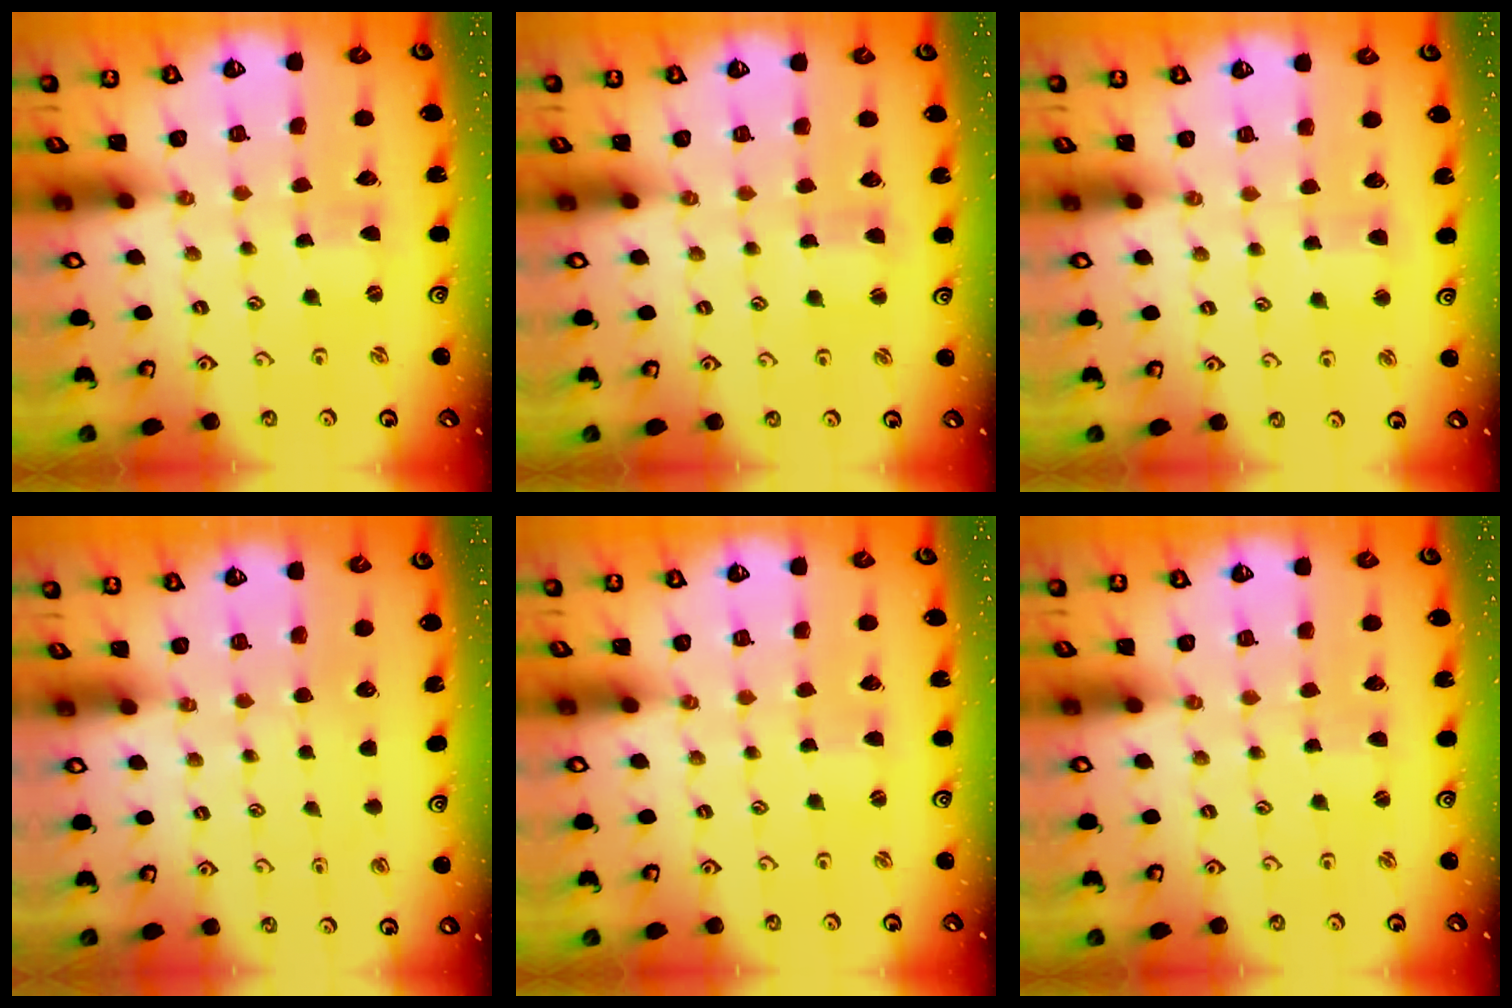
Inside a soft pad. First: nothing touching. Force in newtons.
{"total": 1.4, "press": 1.4, "slide": 0.2}
{"total": 2.8, "press": 2.8, "slide": 0.2}
{"total": 0.0}
{"total": 0.7, "press": 0.7, "slide": 0.1}
{"total": 0.0}